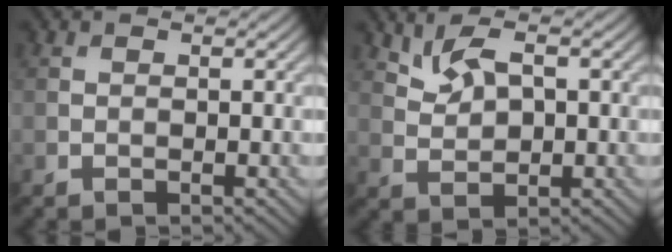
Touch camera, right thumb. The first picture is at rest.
{"total": 4.5, "force": [2.1, 2.2, 3.3], "torque": [-0.075, 0.003, 0.044]}